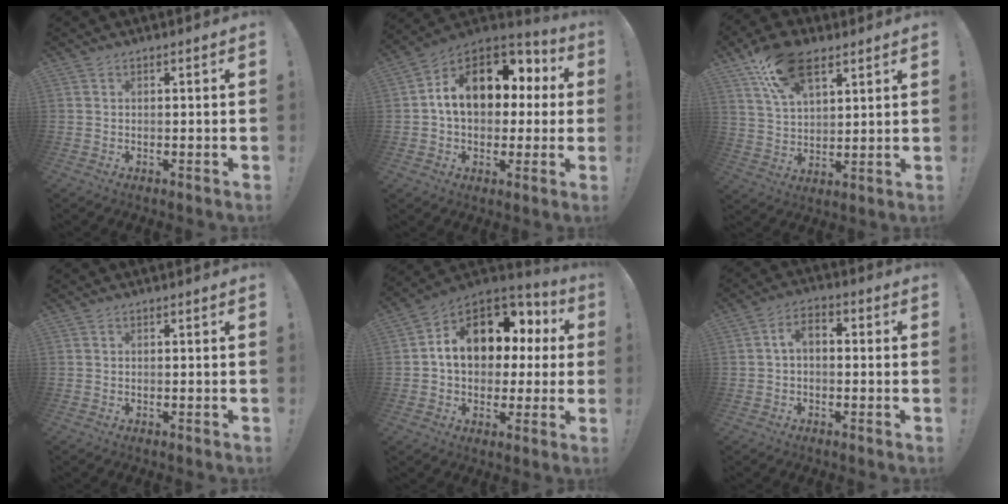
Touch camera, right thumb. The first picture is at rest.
{"total": 16.4, "force": [4.2, 11.6, 10.8], "torque": [-0.157, -0.008, 0.076]}
{"total": 15.2, "force": [9.0, 8.3, 9.0], "torque": [-0.153, -0.029, 0.166]}
{"total": 0.0}
{"total": 15.1, "force": [4.1, 11.1, 9.3], "torque": [-0.136, -0.017, 0.082]}
{"total": 4.7, "force": [-0.5, 2.7, 3.8], "torque": [-0.066, 0.012, -0.010]}